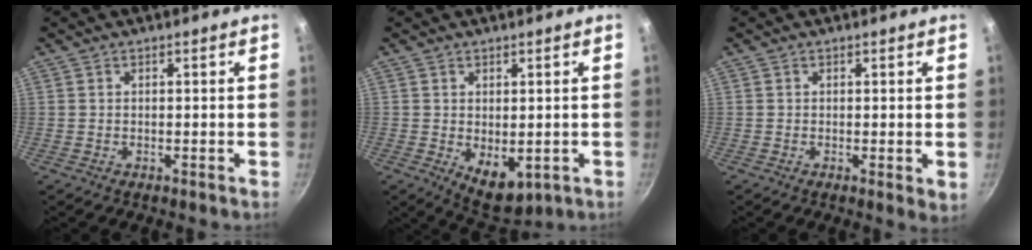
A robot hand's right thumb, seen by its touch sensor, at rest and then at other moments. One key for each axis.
{"total": 7.2, "fx": -1.6, "fy": 4.0, "fz": 5.7, "tx": -0.069, "ty": -0.008, "tz": -0.006}
{"total": 2.2, "fx": -0.2, "fy": 0.6, "fz": 2.1, "tx": -0.031, "ty": -0.009, "tz": -0.005}